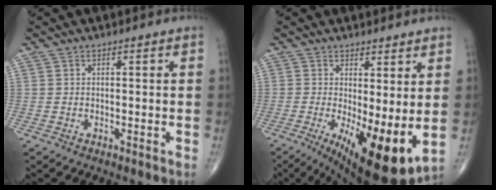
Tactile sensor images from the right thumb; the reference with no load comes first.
{"total": 13.3, "force": [-1.0, 4.4, 12.5], "torque": [-0.194, -0.029, 0.000]}